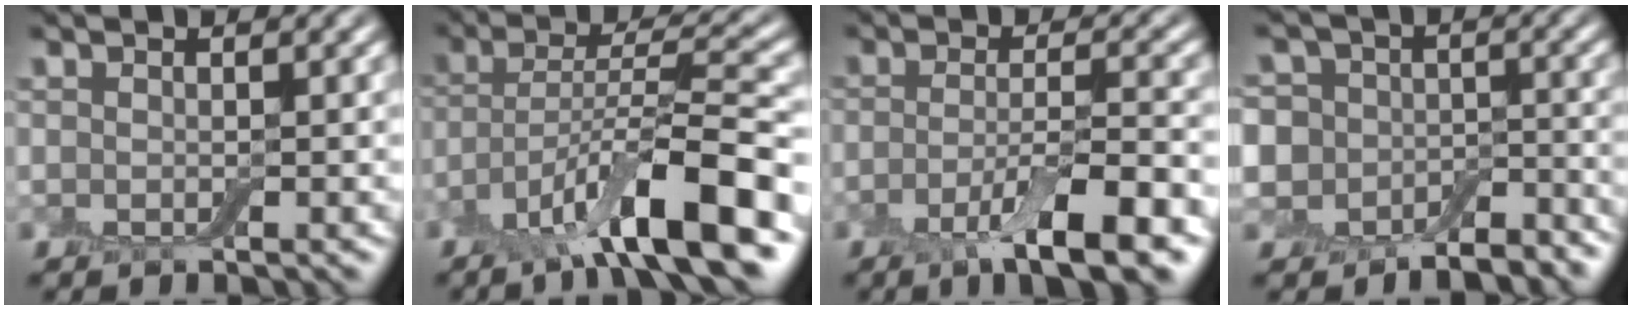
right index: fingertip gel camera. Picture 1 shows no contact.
{"total": 10.3, "force": [-5.8, 2.0, 8.3], "torque": [-0.137, 0.009, -0.106]}
{"total": 6.6, "force": [-3.5, 1.1, 5.4], "torque": [-0.093, -0.001, -0.062]}
{"total": 8.6, "force": [-4.7, 6.6, 2.9], "torque": [-0.057, 0.009, -0.101]}